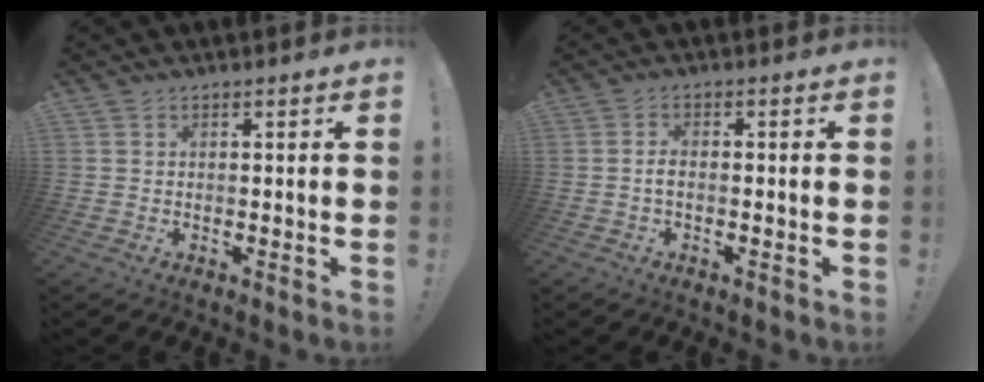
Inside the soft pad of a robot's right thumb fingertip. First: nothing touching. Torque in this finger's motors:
{"motor_torque": [-0.13, 0.02, -0.09, 0.13, 0.08]}